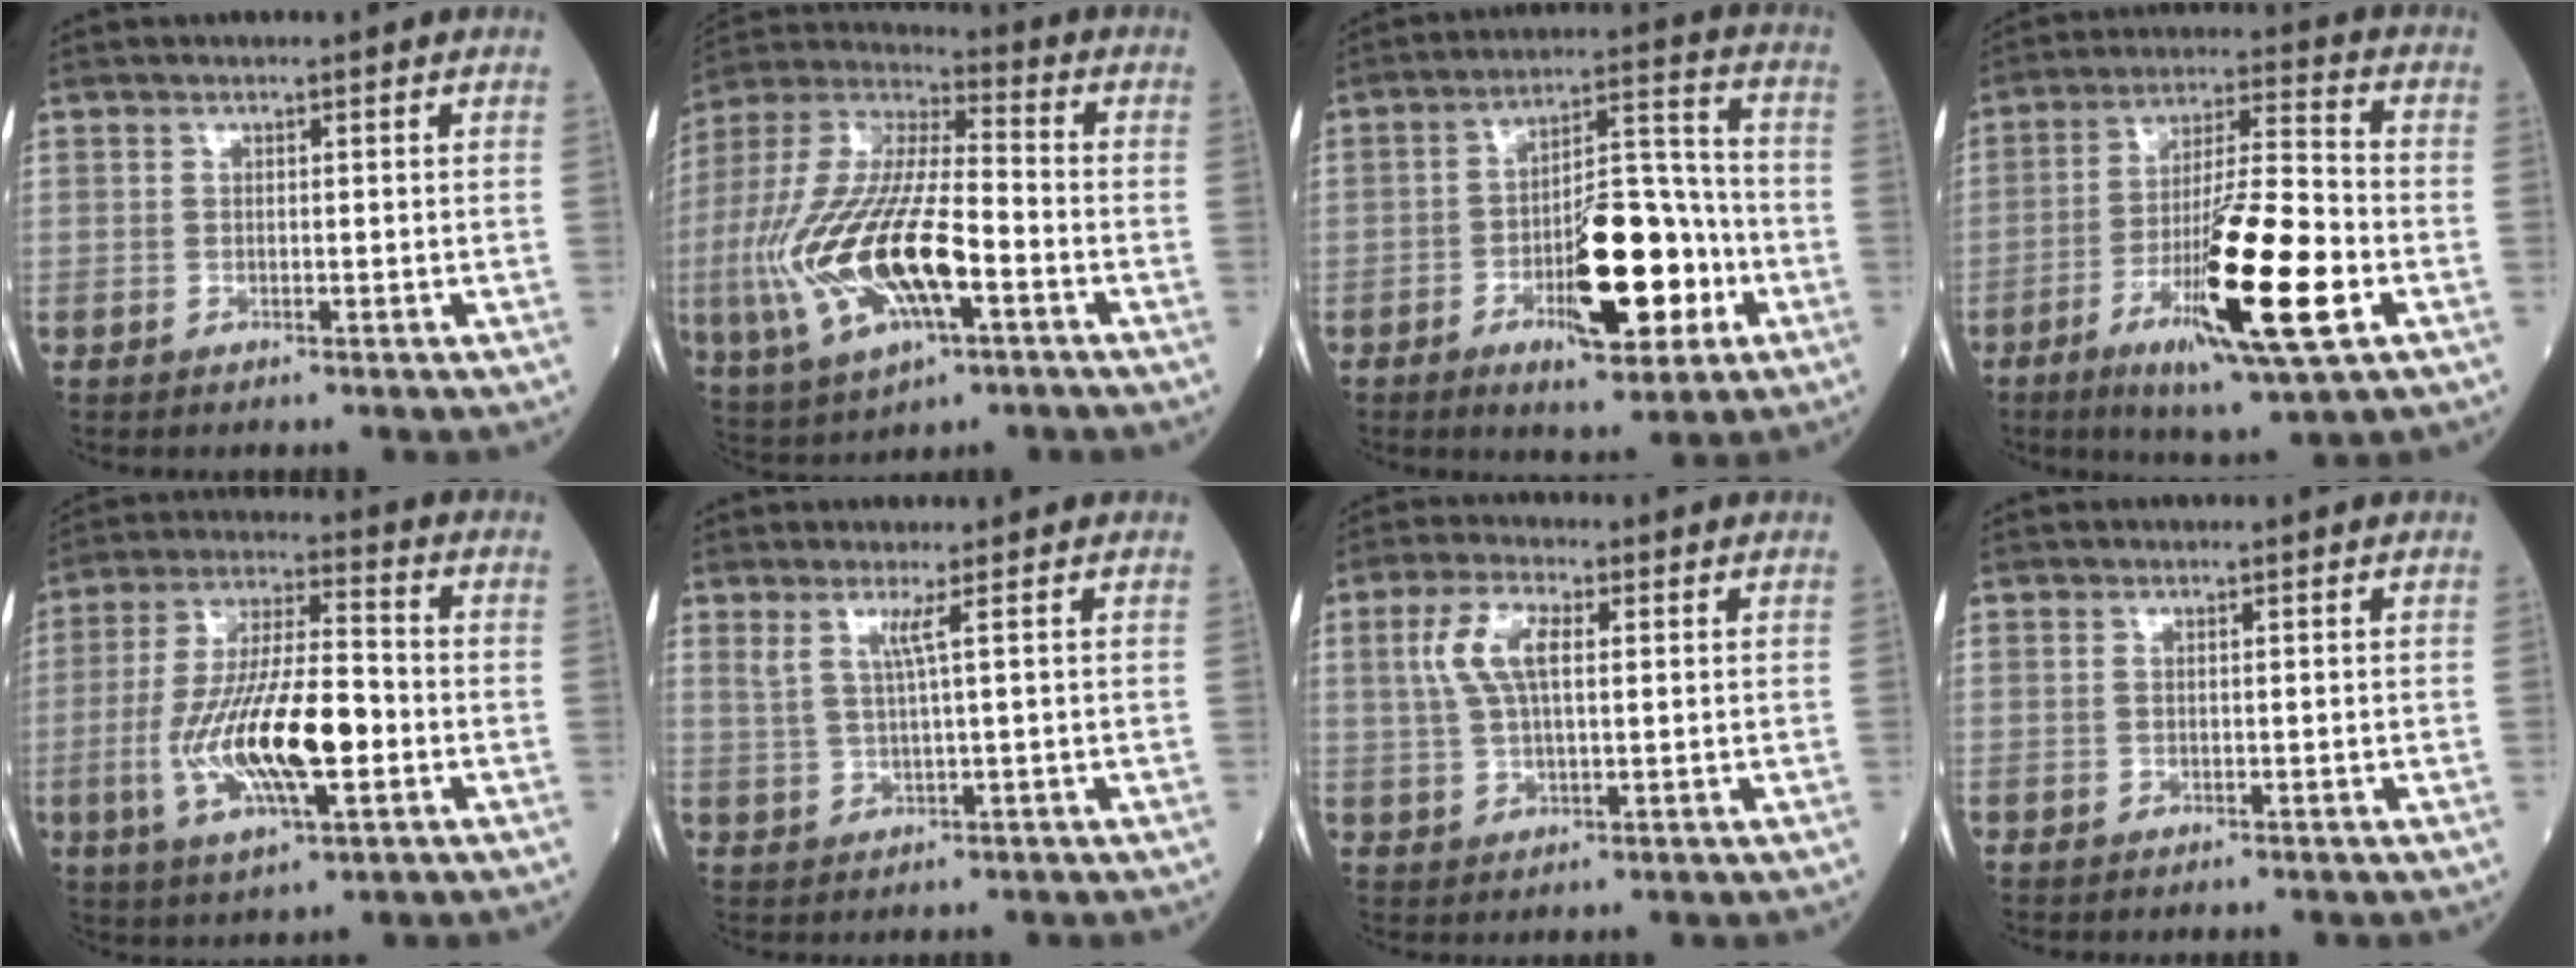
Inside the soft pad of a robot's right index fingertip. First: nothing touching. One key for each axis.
{"total": 20.3, "fx": -5.2, "fy": 6.2, "fz": 18.7, "tx": -0.413, "ty": -0.011, "tz": -0.088}
{"total": 13.9, "fx": -4.8, "fy": 4.3, "fz": 12.3, "tx": -0.200, "ty": 0.013, "tz": -0.068}
{"total": 17.8, "fx": -6.2, "fy": 1.5, "fz": 16.6, "tx": -0.298, "ty": -0.023, "tz": -0.102}
{"total": 15.4, "fx": -3.6, "fy": 3.4, "fz": 14.6, "tx": -0.290, "ty": -0.004, "tz": -0.061}
{"total": 2.6, "fx": 1.3, "fy": -0.7, "fz": 2.2, "tx": -0.051, "ty": -0.001, "tz": 0.031}
{"total": 6.7, "fx": 1.8, "fy": 2.3, "fz": 6.0, "tx": -0.137, "ty": 0.015, "tz": 0.041}
{"total": 0.0}